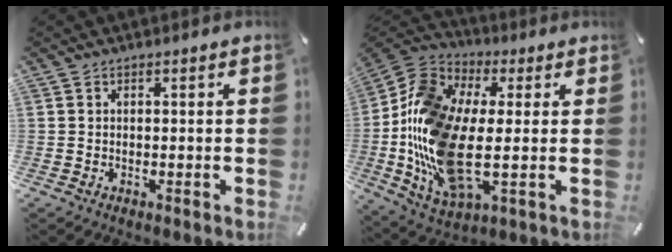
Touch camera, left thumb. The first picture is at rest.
{"total": 18.3, "force": [-3.4, 10.4, 14.7], "torque": [-0.346, -0.011, -0.065]}